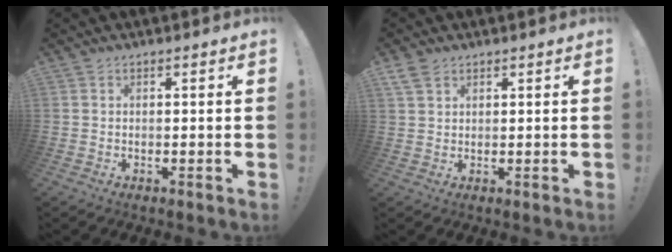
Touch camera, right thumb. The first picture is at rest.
{"total": 3.8, "force": [2.4, 2.2, 1.9], "torque": [-0.034, -0.007, 0.047]}